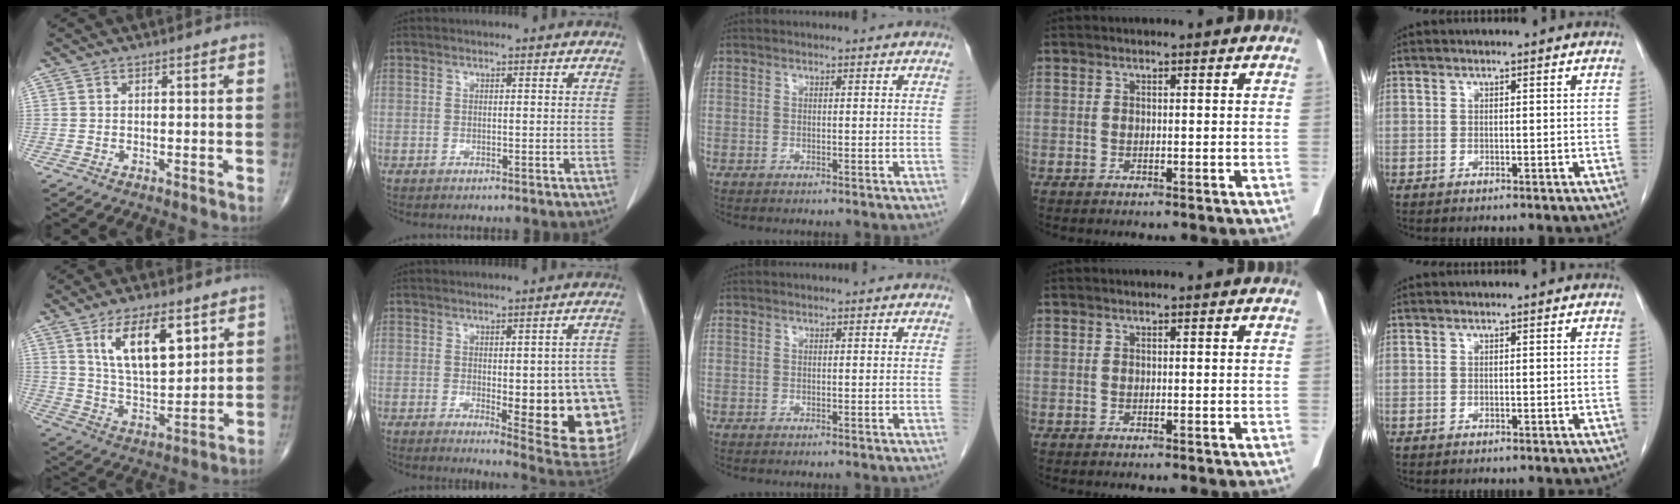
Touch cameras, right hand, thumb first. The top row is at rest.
{"thumb": {"total": 13.8, "force": [6.2, 5.9, 10.8], "torque": [-0.166, -0.033, 0.121]}, "index": {"total": 17.4, "force": [-2.7, 4.3, 16.6], "torque": [-0.137, 0.006, -0.007]}}